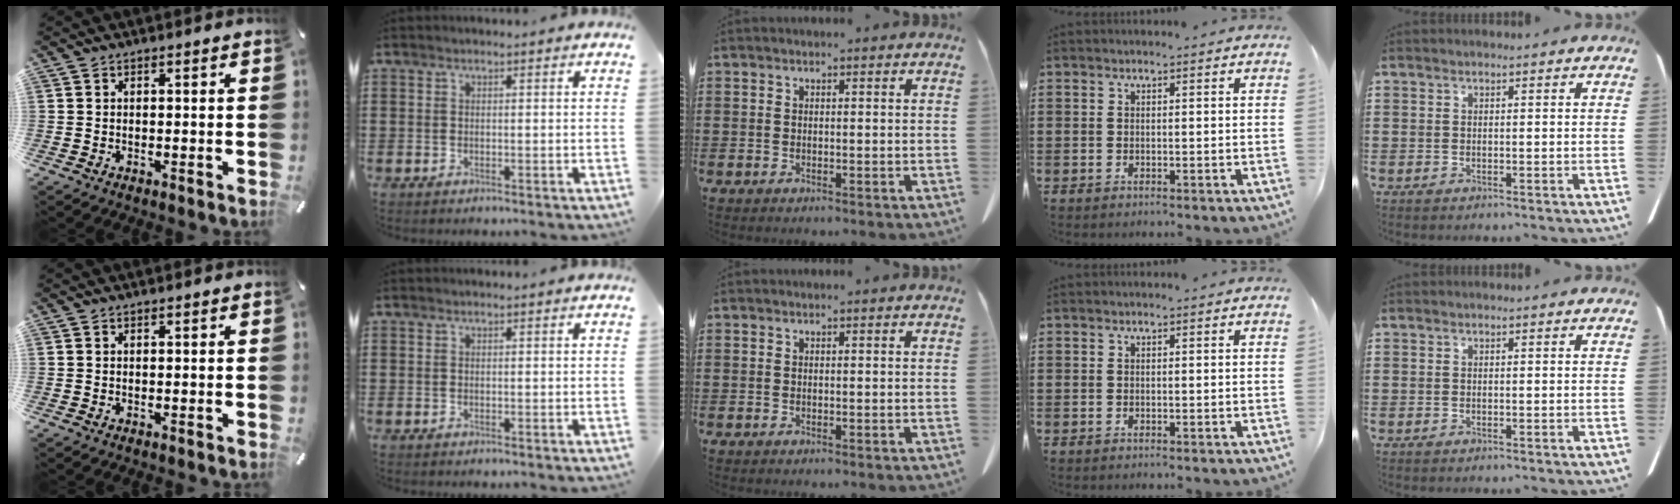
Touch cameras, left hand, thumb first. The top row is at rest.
{}